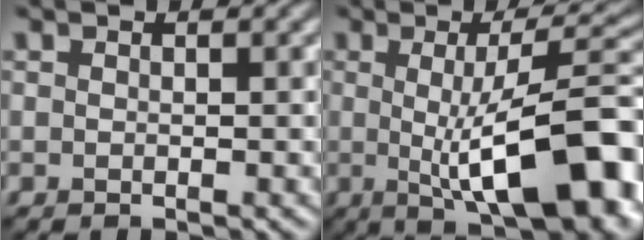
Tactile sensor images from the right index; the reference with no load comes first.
{"total": 12.7, "force": [-1.1, 3.5, 12.1], "torque": [-0.142, 0.003, -0.019]}